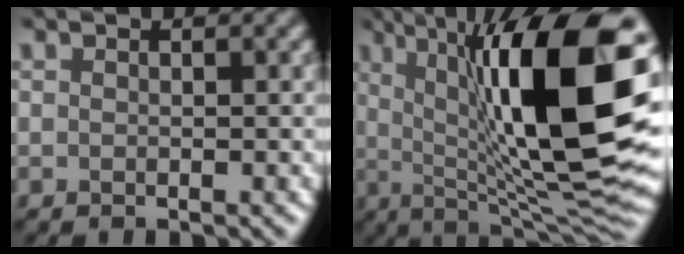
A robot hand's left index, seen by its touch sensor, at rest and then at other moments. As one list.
[{"total": 16.9, "force": [2.5, 5.4, 15.8], "torque": [-0.224, 0.002, 0.037]}]